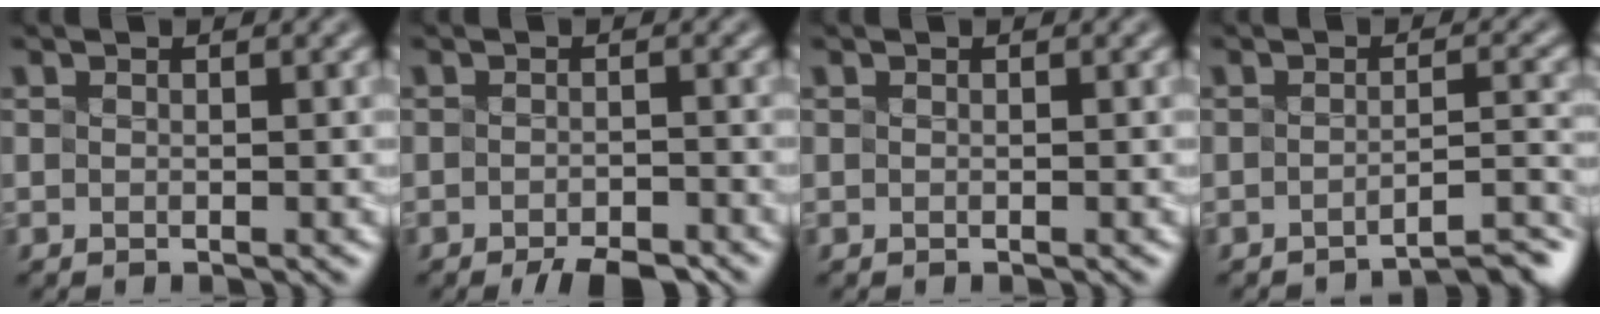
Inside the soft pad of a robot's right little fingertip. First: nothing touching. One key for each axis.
{"total": 3.4, "fx": -2.7, "fy": 0.9, "fz": 1.9, "tx": -0.025, "ty": -0.002, "tz": -0.042}
{"total": 0.0}
{"total": 3.7, "fx": -3.2, "fy": 0.5, "fz": 1.9, "tx": -0.017, "ty": 0.014, "tz": -0.053}